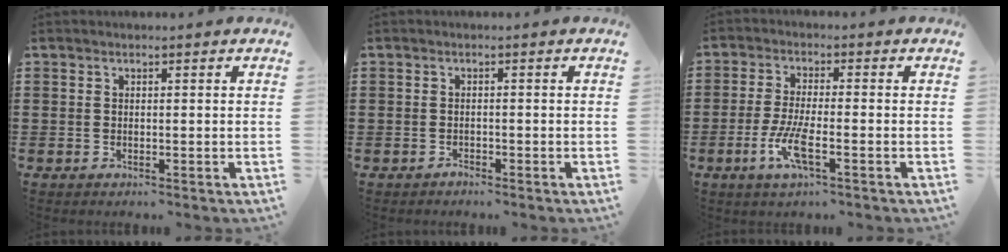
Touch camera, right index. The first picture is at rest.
{"total": 1.0, "force": [-0.9, 0.4, 0.0], "torque": [-0.003, 0.003, -0.021]}
{"total": 6.2, "force": [-2.7, 1.4, 5.4], "torque": [-0.120, -0.012, -0.054]}